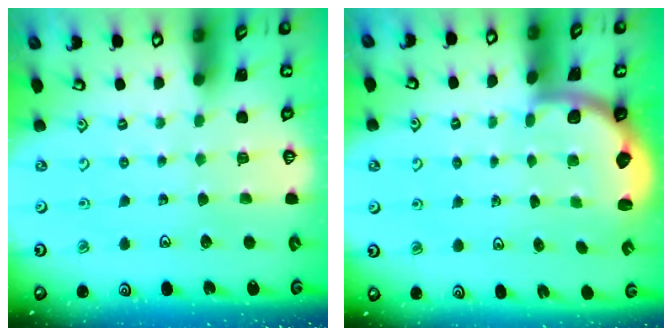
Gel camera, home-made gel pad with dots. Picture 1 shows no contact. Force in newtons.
{"total": 2.2, "press": 2.1, "slide": 0.7}